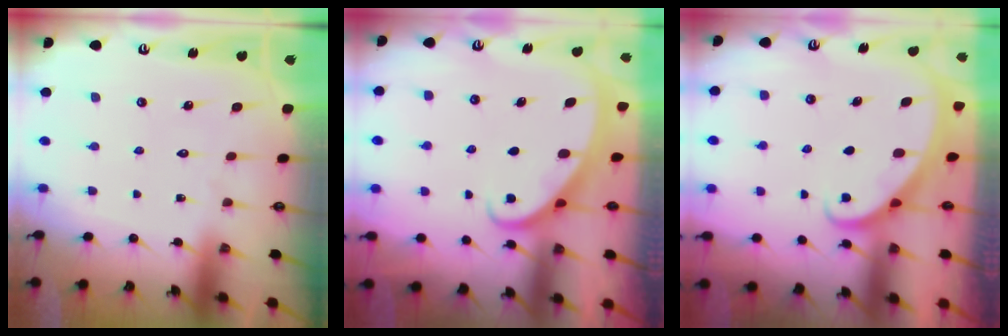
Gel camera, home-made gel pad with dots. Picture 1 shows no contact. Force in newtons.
{"total": 2.3, "press": 2.3, "slide": 0.2}
{"total": 1.8, "press": 1.8, "slide": 0.1}